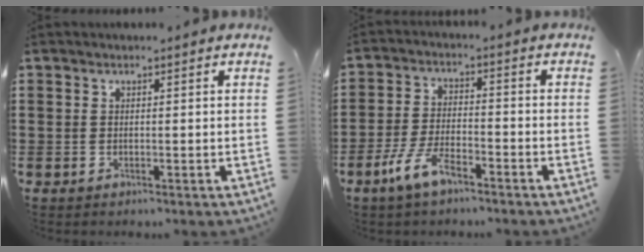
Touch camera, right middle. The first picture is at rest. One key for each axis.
{"total": 6.1, "fx": -4.1, "fy": 1.7, "fz": 4.2, "tx": -0.100, "ty": -0.003, "tz": -0.081}